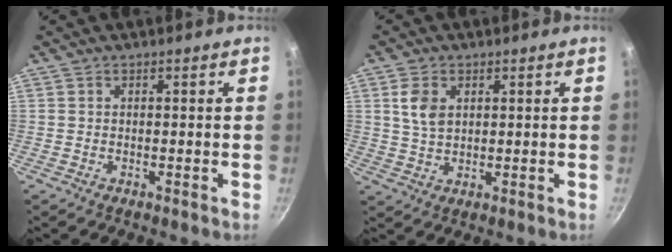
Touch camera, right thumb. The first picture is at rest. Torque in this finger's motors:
{"motor_torque": [-0.64, 0.68, 0.92, 0.24, 0.14]}